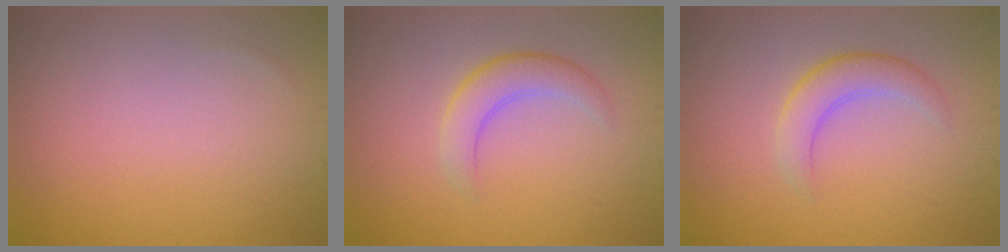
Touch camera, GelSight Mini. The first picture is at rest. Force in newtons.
{"total": 2.9, "press": 2.9, "slide": 0.2}
{"total": 2.9, "press": 2.9, "slide": 0.2}